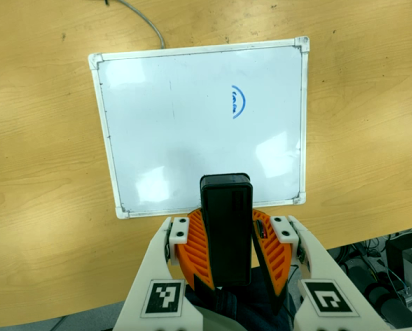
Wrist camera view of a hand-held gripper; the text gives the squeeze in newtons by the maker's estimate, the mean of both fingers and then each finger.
{"total": 10.3, "left": 9.9, "right": 10.6}